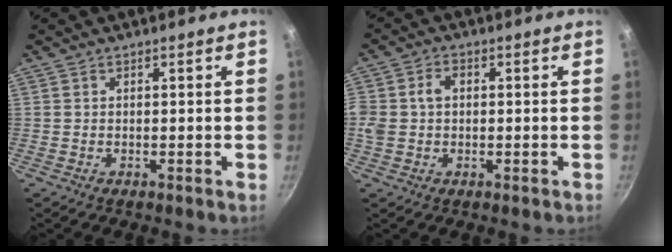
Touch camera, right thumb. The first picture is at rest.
{"total": 5.8, "force": [0.2, 4.5, 3.7], "torque": [-0.070, 0.018, -0.003]}